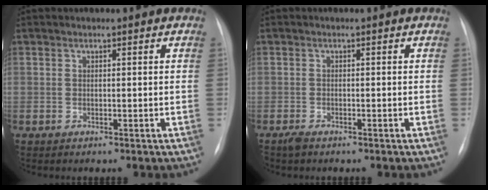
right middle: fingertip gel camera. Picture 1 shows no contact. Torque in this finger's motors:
{"motor_torque": [-0.07, -0.06, 0.01, 0.00]}